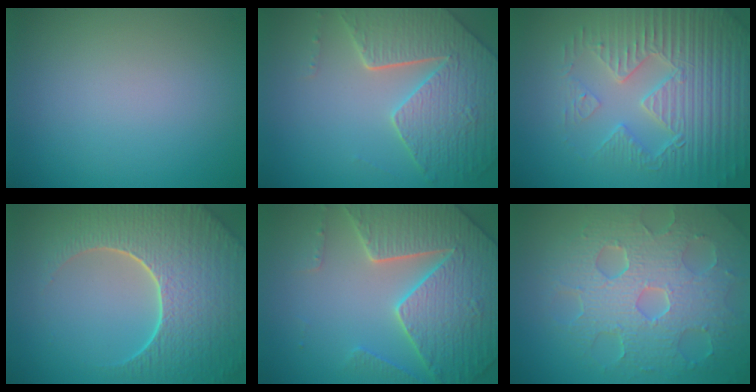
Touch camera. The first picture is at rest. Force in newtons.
{"total": 7.6, "press": 5.7, "slide": 5.1}
{"total": 6.6, "press": 5.5, "slide": 3.6}
{"total": 9.3, "press": 6.6, "slide": 6.5}
{"total": 7.5, "press": 7.2, "slide": 2.1}
{"total": 8.6, "press": 6.1, "slide": 6.1}